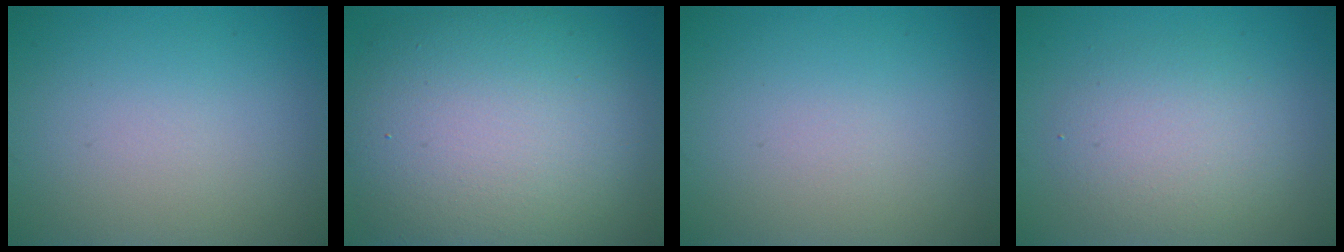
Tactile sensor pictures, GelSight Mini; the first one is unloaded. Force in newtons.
{"total": 12.8, "press": 12.8, "slide": 0.6}
{"total": 0.0}
{"total": 3.7, "press": 3.7, "slide": 0.2}